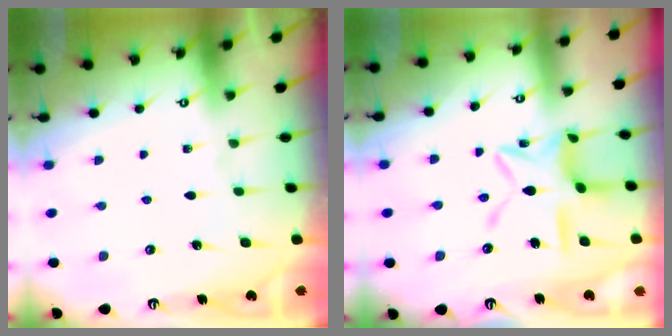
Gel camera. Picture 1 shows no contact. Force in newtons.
{"total": 12.2, "press": 12.2, "slide": 0.9}